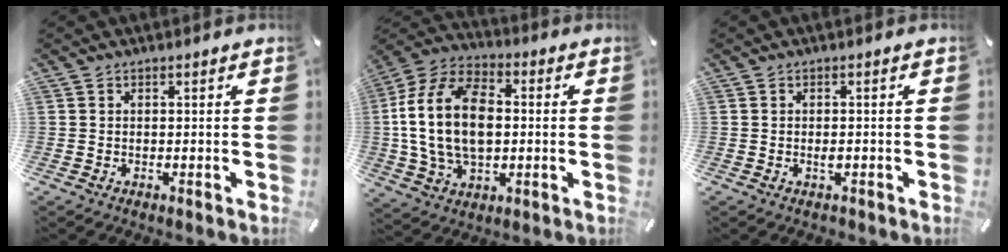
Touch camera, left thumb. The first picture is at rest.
{"total": 17.7, "force": [-0.1, 12.3, 12.8], "torque": [-0.287, 0.007, -0.006]}
{"total": 1.6, "force": [-0.5, 0.9, 1.2], "torque": [-0.023, 0.001, -0.009]}